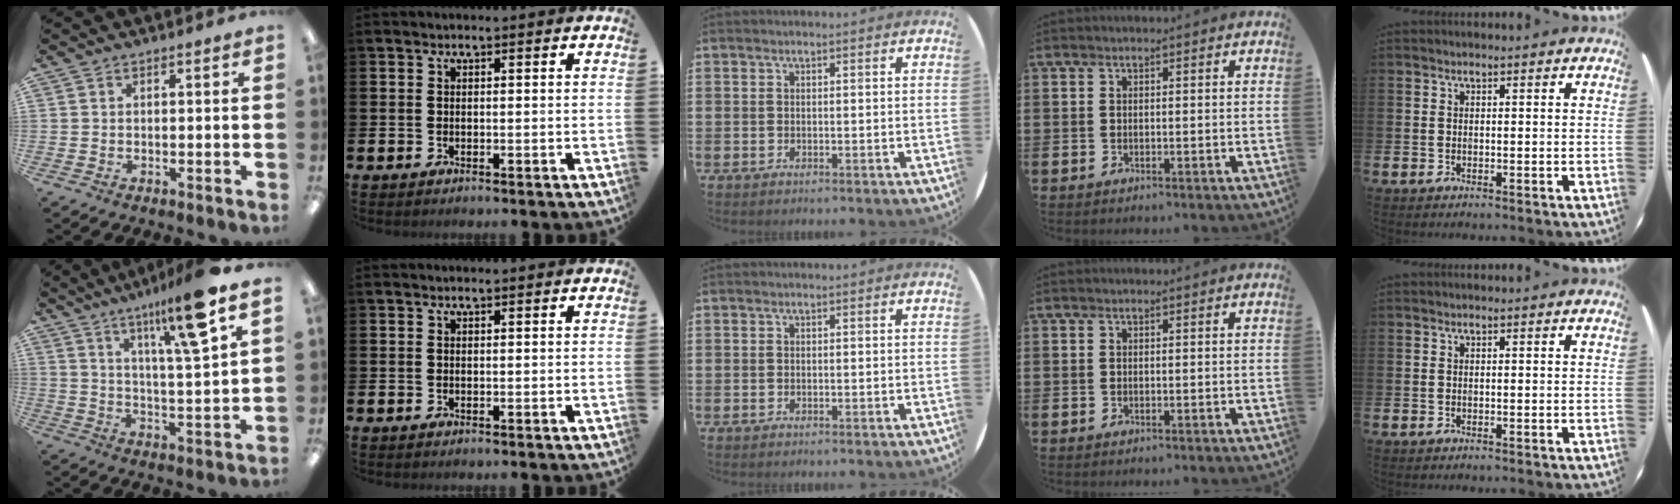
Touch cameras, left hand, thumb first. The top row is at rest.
{"thumb": {"total": 14.7, "force": [9.6, 1.8, 11.0], "torque": [-0.179, -0.040, 0.144]}}